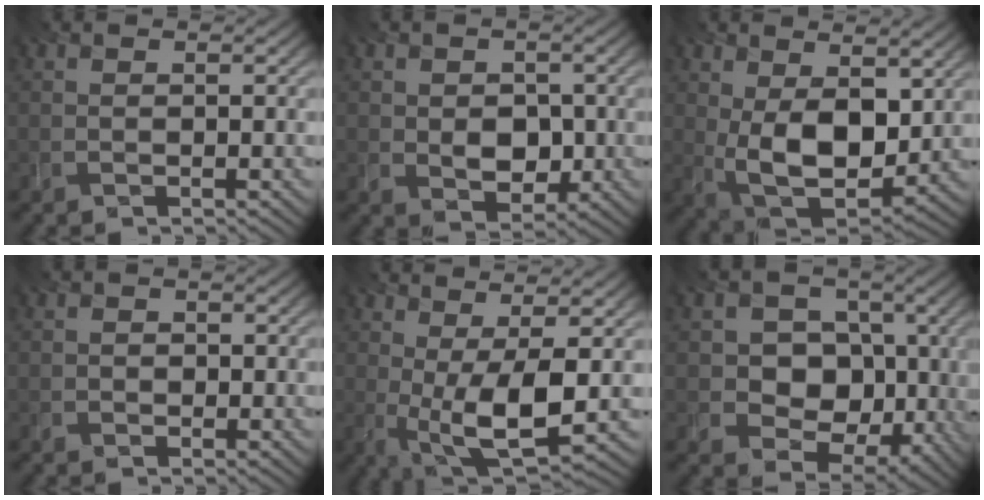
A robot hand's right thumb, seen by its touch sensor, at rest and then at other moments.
{"total": 4.1, "force": [-0.2, 3.2, 2.6], "torque": [-0.046, -0.011, -0.001]}
{"total": 11.1, "force": [1.6, 6.4, 9.0], "torque": [-0.192, -0.015, 0.034]}
{"total": 0.8, "force": [-0.3, 0.8, 0.0], "torque": [0.007, -0.006, -0.004]}
{"total": 8.7, "force": [-0.4, 2.9, 8.2], "torque": [-0.157, -0.008, -0.004]}
{"total": 10.0, "force": [0.4, 8.5, 5.4], "torque": [-0.097, -0.013, -0.014]}